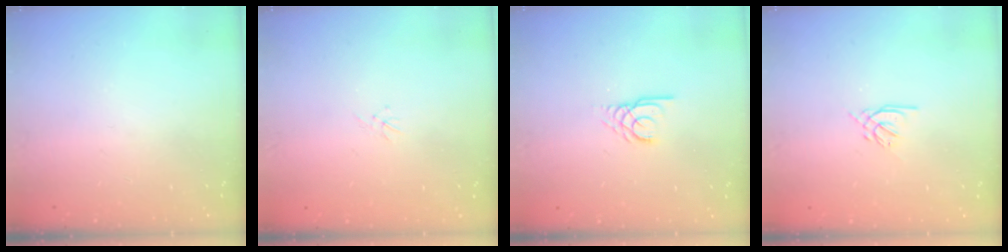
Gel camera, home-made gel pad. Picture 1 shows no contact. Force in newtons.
{"total": 1.1, "press": 1.0, "slide": 0.3}
{"total": 3.0, "press": 3.0, "slide": 0.3}
{"total": 1.2, "press": 1.1, "slide": 0.5}